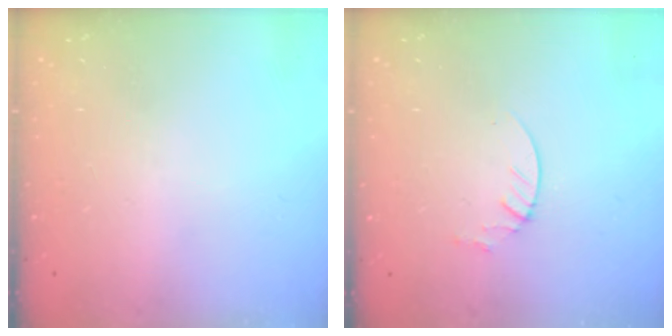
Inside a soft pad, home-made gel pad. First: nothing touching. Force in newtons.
{"total": 1.9, "press": 1.9, "slide": 0.2}